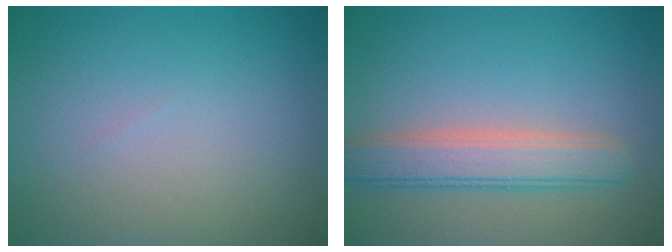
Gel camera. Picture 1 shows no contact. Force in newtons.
{"total": 4.2, "press": 4.2, "slide": 0.4}